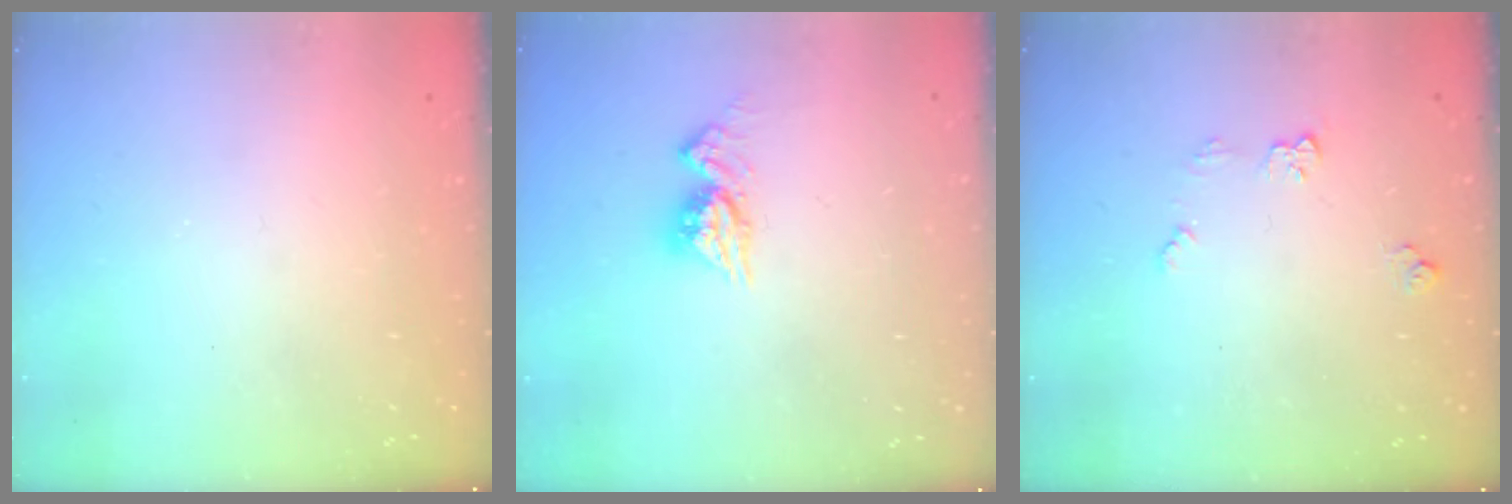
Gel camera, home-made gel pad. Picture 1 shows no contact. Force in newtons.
{"total": 8.3, "press": 8.3, "slide": 0.8}
{"total": 5.9, "press": 5.8, "slide": 0.6}